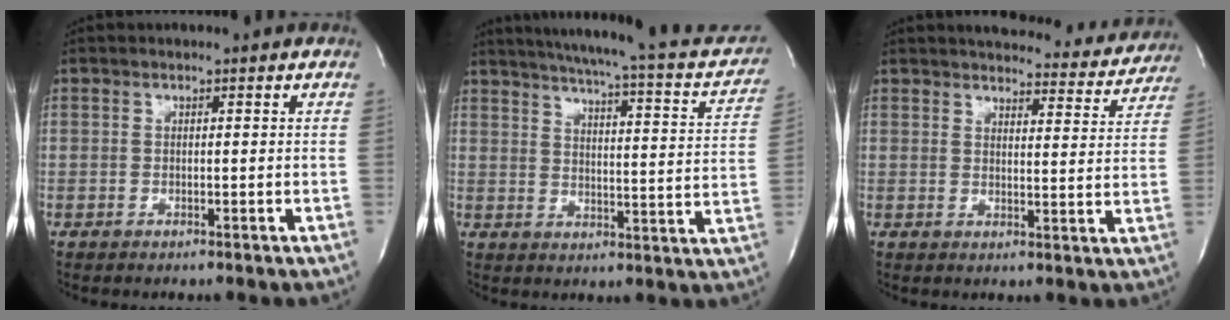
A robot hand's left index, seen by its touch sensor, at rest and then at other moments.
{"total": 23.3, "force": [20.3, 3.4, 10.9], "torque": [-0.155, -0.025, 0.241]}
{"total": 16.9, "force": [16.0, 3.8, 3.9], "torque": [-0.027, -0.028, 0.178]}